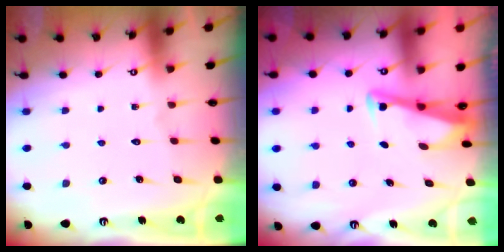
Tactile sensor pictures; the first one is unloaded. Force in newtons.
{"total": 3.3, "press": 3.3, "slide": 0.4}